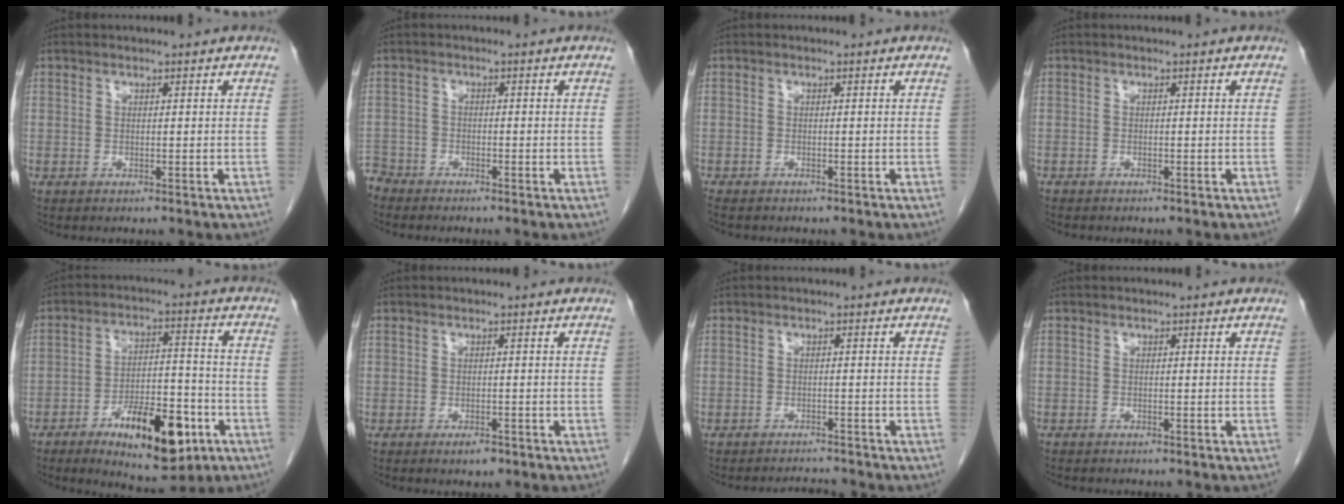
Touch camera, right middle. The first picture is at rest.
{"total": 3.4, "force": [-3.3, 1.0, -0.3], "torque": [0.003, -0.006, -0.067]}
{"total": 2.7, "force": [-2.3, 0.7, 1.3], "torque": [-0.024, -0.009, -0.032]}
{"total": 1.4, "force": [-1.2, 0.3, 0.6], "torque": [-0.014, -0.004, -0.017]}
{"total": 14.1, "force": [-6.9, 5.0, 11.3], "torque": [-0.169, 0.004, -0.099]}
{"total": 1.8, "force": [-1.2, 0.7, 1.2], "torque": [-0.018, 0.000, -0.013]}
{"total": 2.6, "force": [-2.6, -0.3, -0.2], "torque": [0.001, -0.015, -0.039]}
{"total": 0.7, "force": [-0.6, 0.1, 0.3], "torque": [-0.008, -0.001, -0.010]}